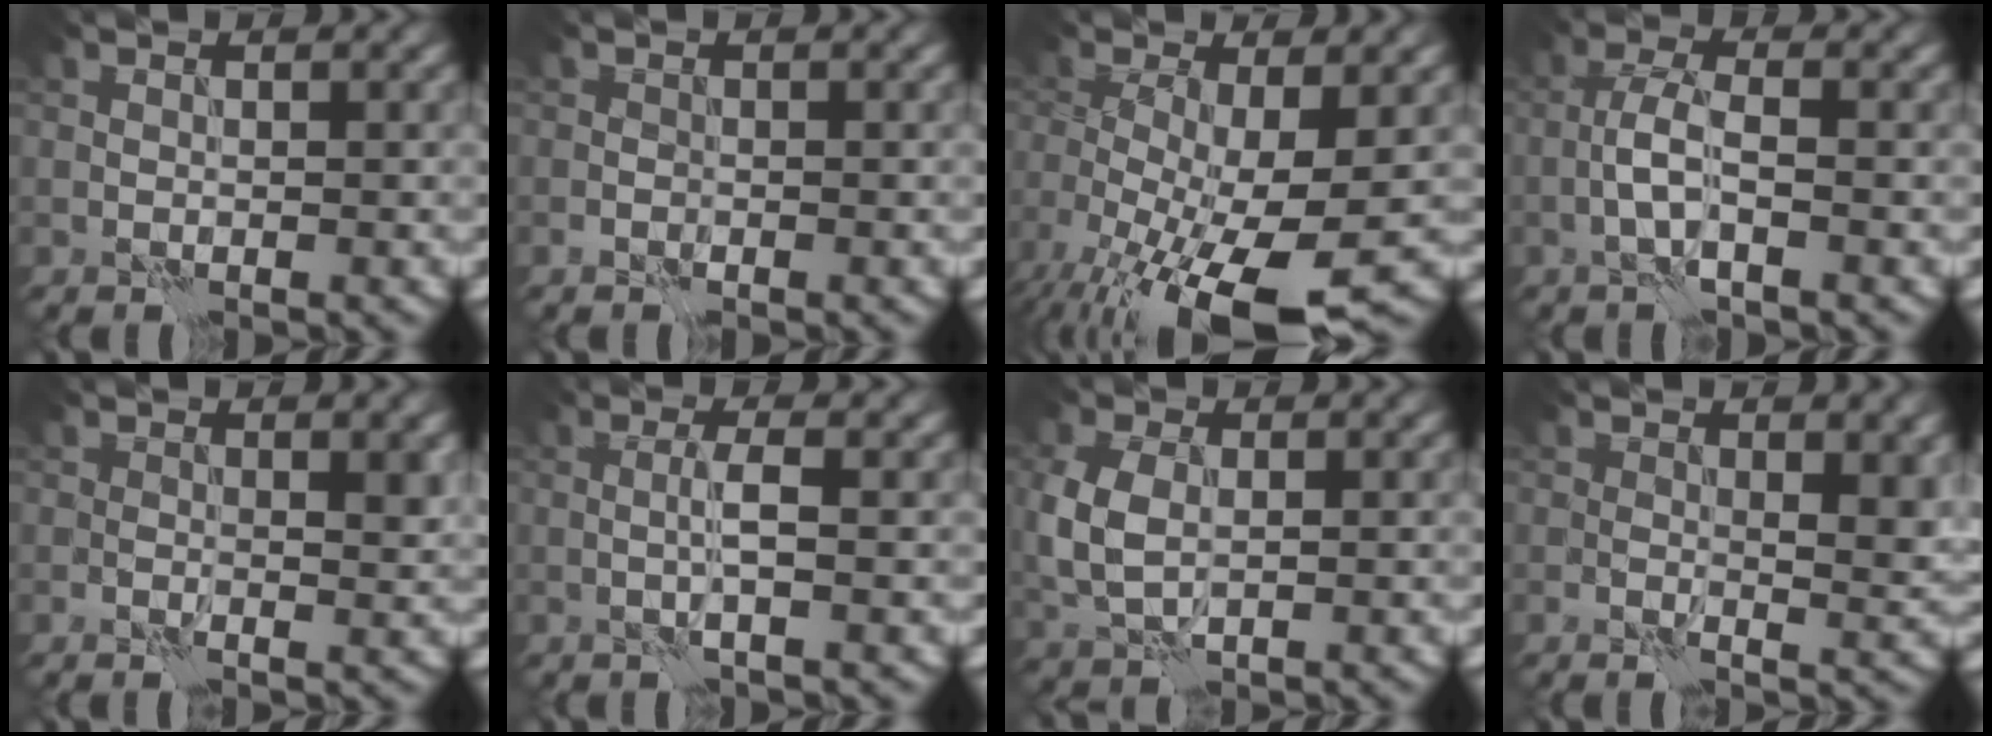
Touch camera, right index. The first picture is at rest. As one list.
[{"total": 0.6, "force": [-0.4, 0.3, 0.2], "torque": [-0.002, 0.001, -0.008]}, {"total": 11.3, "force": [-4.5, 3.8, 9.6], "torque": [-0.179, -0.041, -0.073]}, {"total": 3.0, "force": [-1.0, 0.8, 2.7], "torque": [-0.058, 0.007, -0.024]}, {"total": 2.1, "force": [0.0, 1.0, 1.8], "torque": [-0.023, -0.004, 0.000]}, {"total": 2.1, "force": [-0.2, 0.1, 2.1], "torque": [-0.044, 0.004, -0.007]}, {"total": 4.5, "force": [0.1, 3.0, 3.4], "torque": [-0.095, 0.000, 0.001]}, {"total": 3.6, "force": [0.4, 1.7, 3.2], "torque": [-0.043, -0.005, 0.008]}]